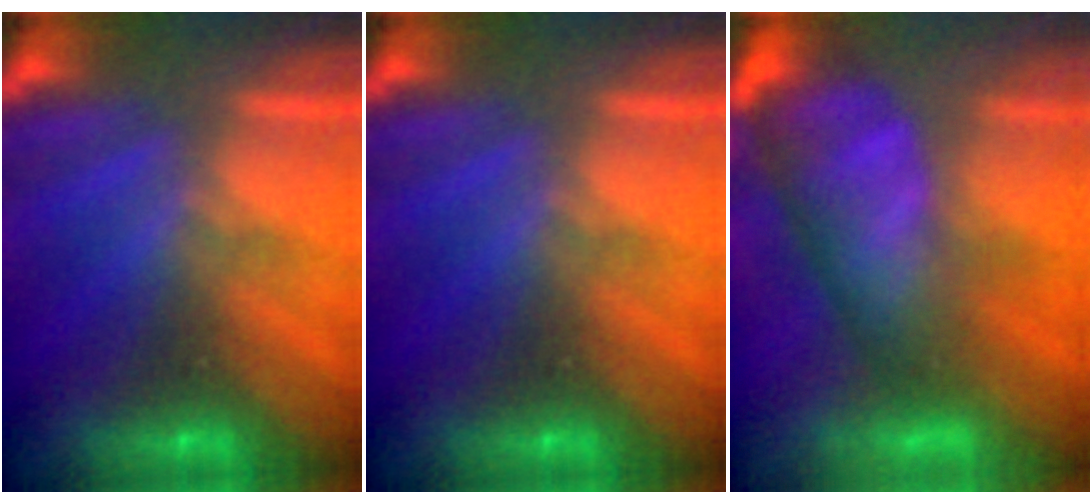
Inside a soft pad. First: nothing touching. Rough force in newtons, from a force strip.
{"total": 0.0}
{"total": 7.6}